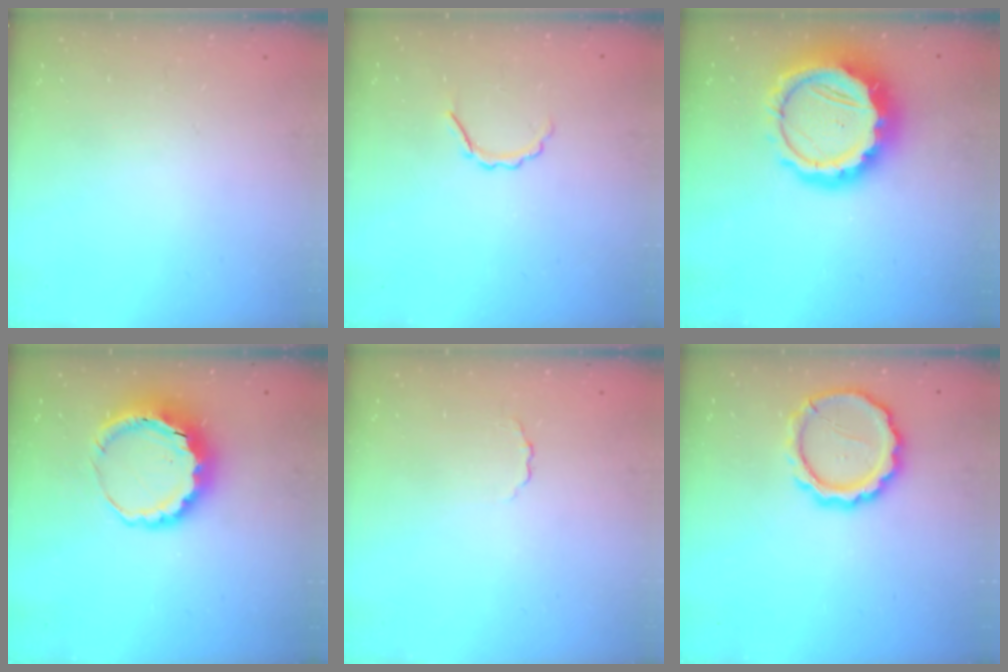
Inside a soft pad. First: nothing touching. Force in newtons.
{"total": 4.3, "press": 4.0, "slide": 1.4}
{"total": 17.7, "press": 17.4, "slide": 3.4}
{"total": 8.8, "press": 8.6, "slide": 1.8}
{"total": 1.2, "press": 1.2, "slide": 0.3}
{"total": 12.6, "press": 12.5, "slide": 1.7}